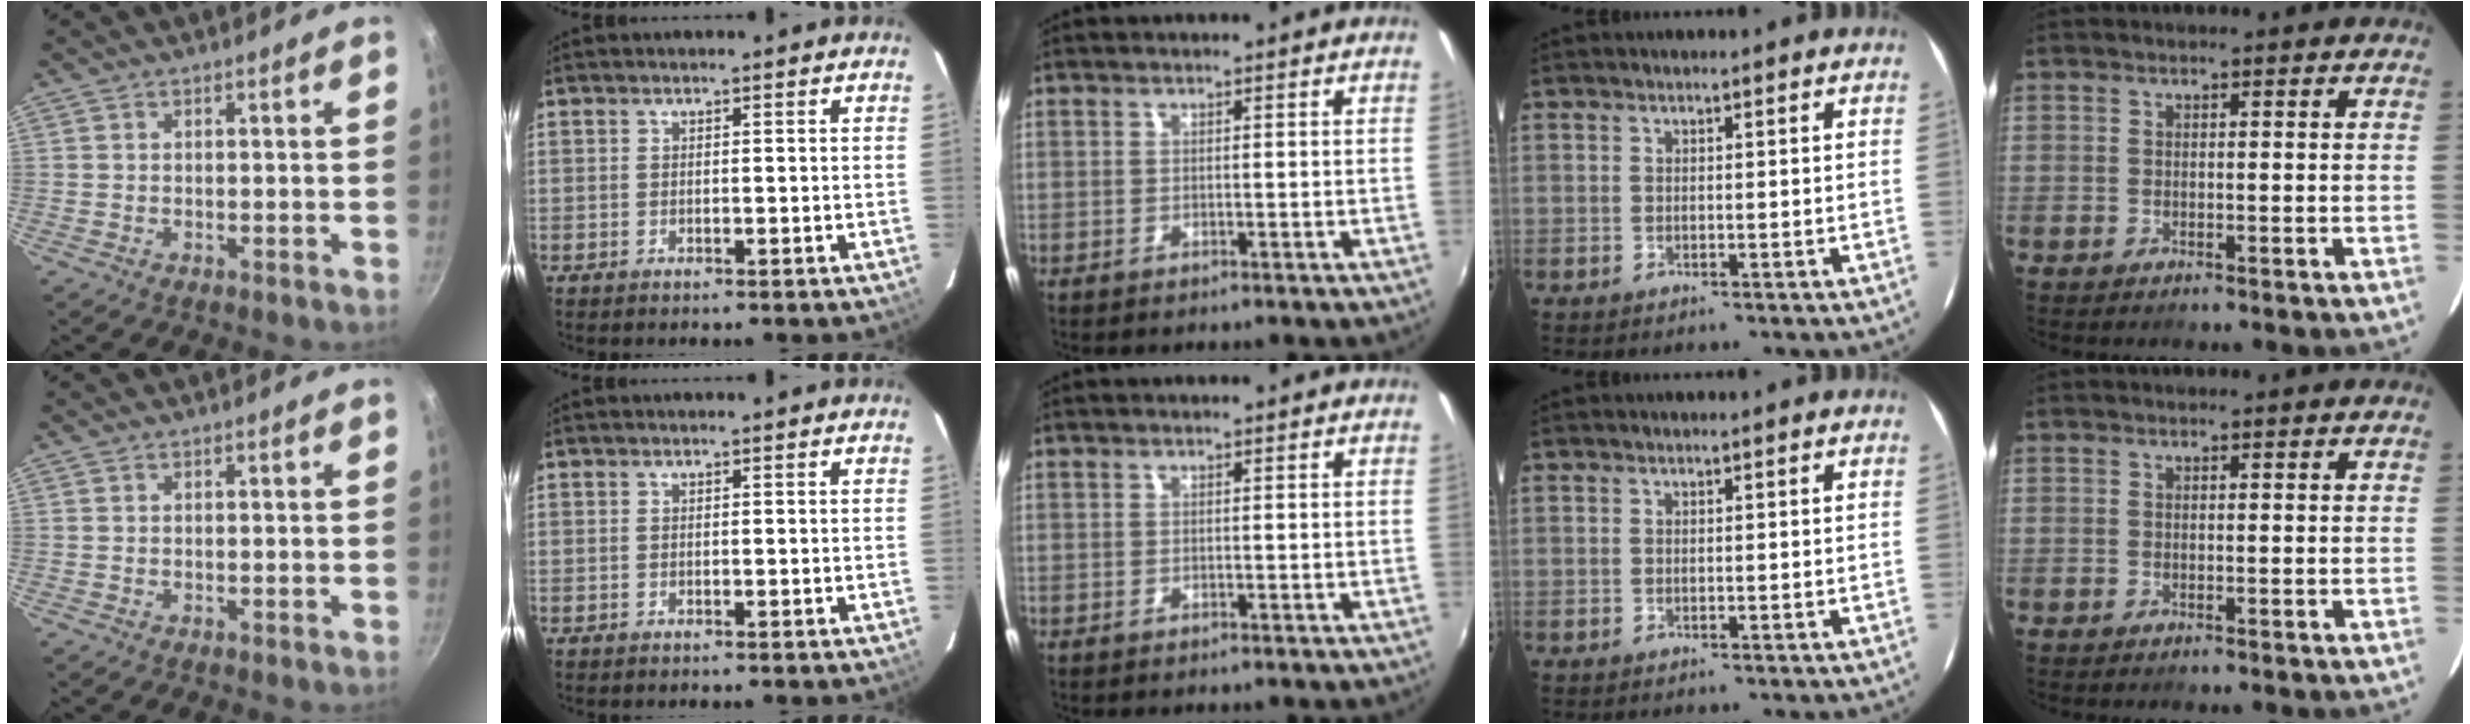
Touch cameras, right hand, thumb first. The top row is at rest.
{}